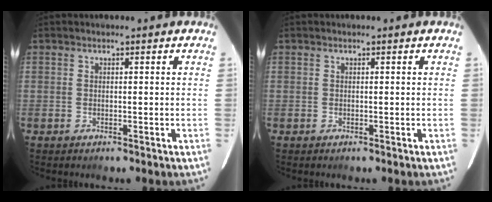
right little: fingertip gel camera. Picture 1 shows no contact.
{"total": 0.0}